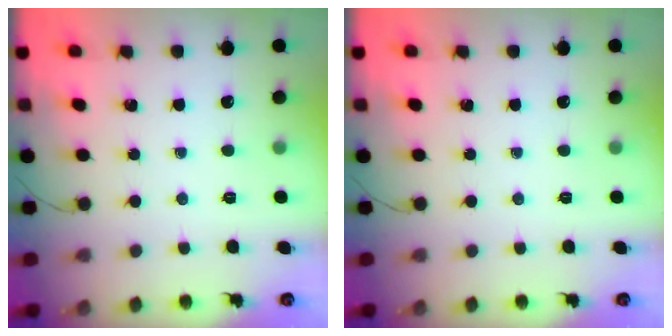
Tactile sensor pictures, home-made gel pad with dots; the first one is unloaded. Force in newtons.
{"total": 0.0}